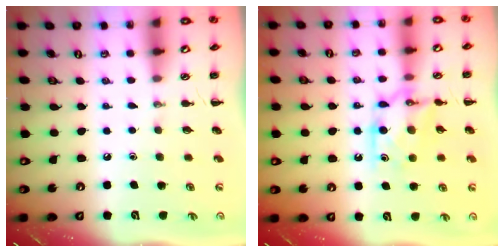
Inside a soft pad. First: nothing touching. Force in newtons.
{"total": 10.7, "press": 10.7, "slide": 0.3}